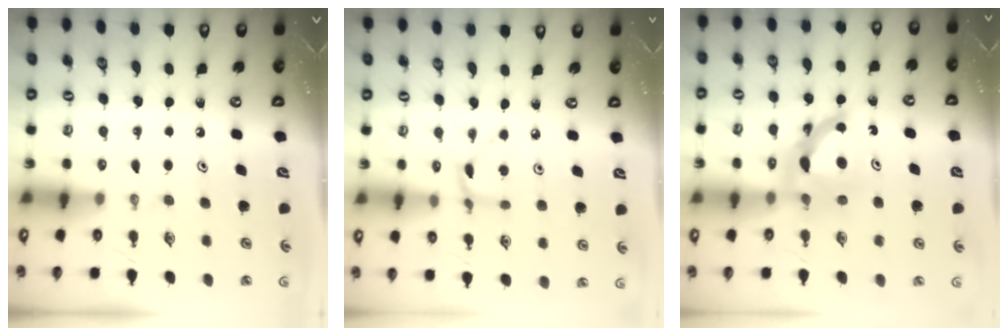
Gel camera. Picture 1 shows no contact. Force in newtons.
{"total": 3.7, "press": 3.7, "slide": 0.4}
{"total": 7.5, "press": 7.5, "slide": 0.4}